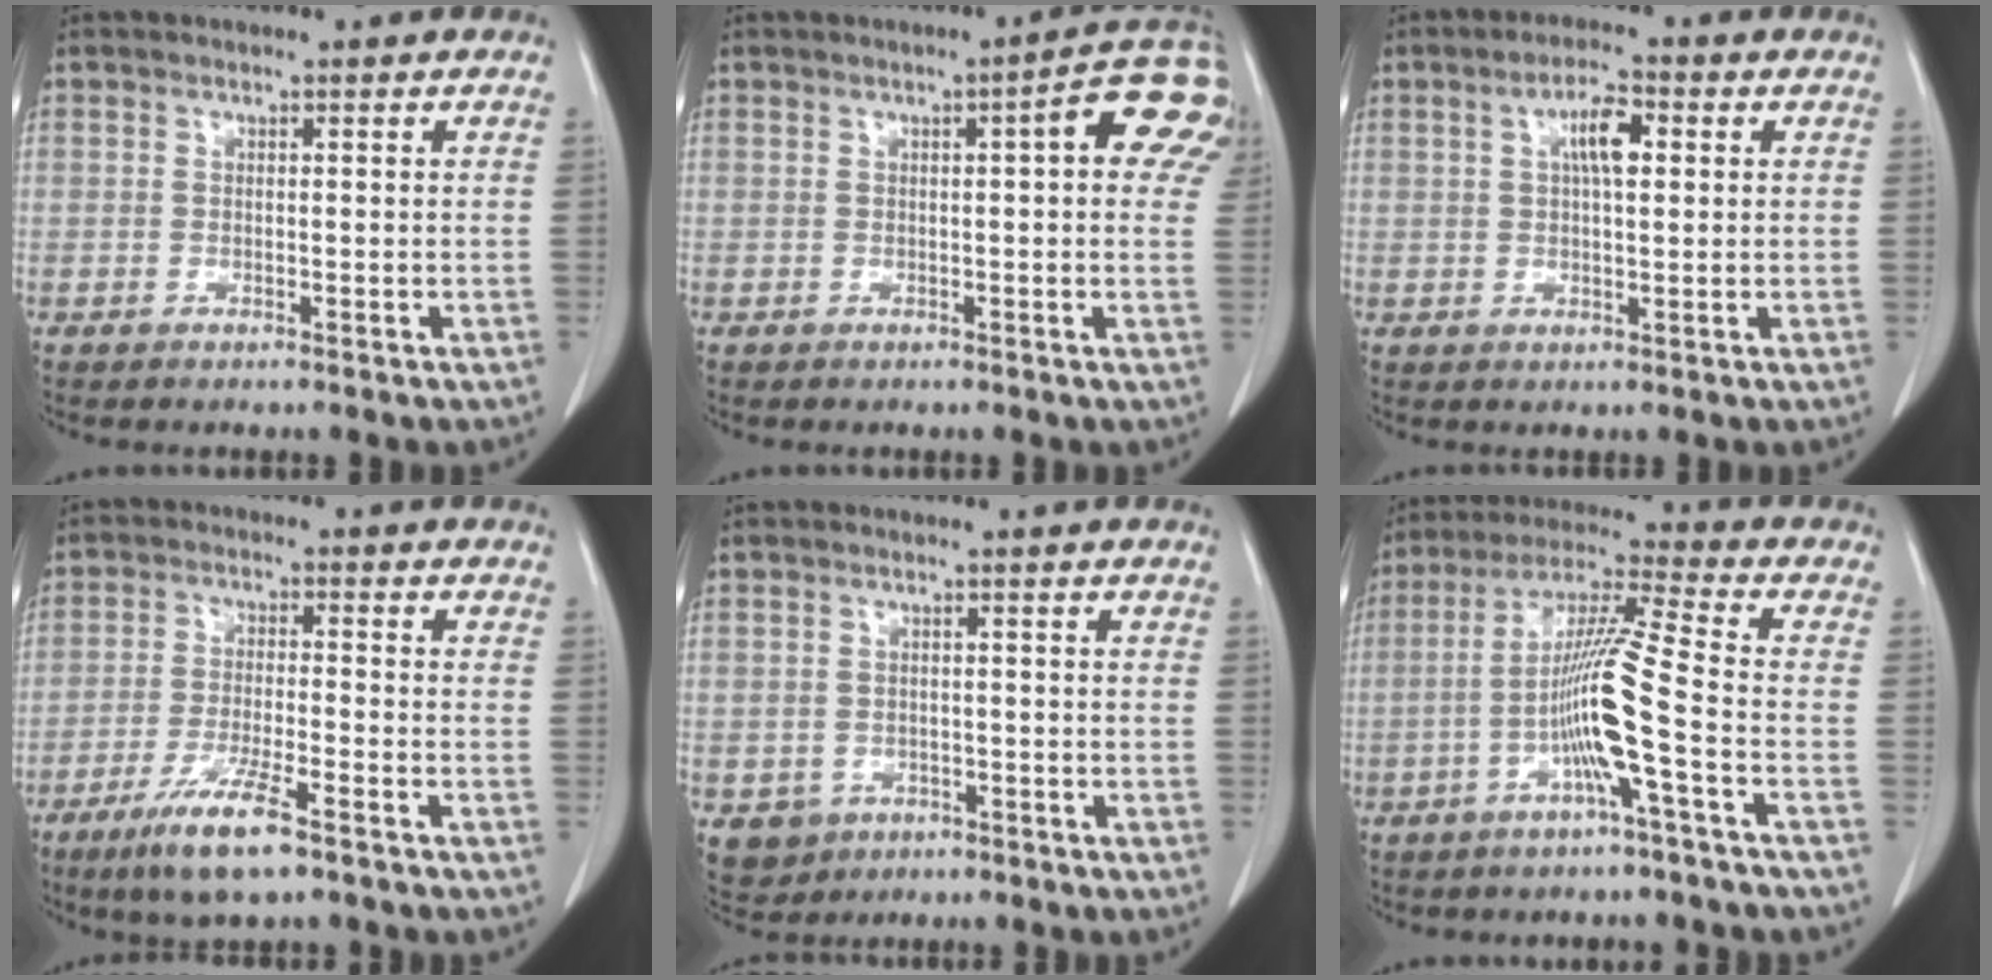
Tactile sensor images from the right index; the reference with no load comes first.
{"total": 8.5, "force": [2.4, 1.4, 8.0], "torque": [-0.090, 0.019, 0.017]}
{"total": 5.0, "force": [1.4, 1.4, 4.6], "torque": [-0.084, 0.009, 0.023]}
{"total": 8.2, "force": [-5.5, 0.6, 6.2], "torque": [-0.123, -0.018, -0.098]}
{"total": 6.1, "force": [-2.8, 5.3, 1.5], "torque": [-0.026, 0.004, -0.032]}
{"total": 10.3, "force": [-3.1, -1.4, 9.7], "torque": [-0.185, 0.010, -0.060]}